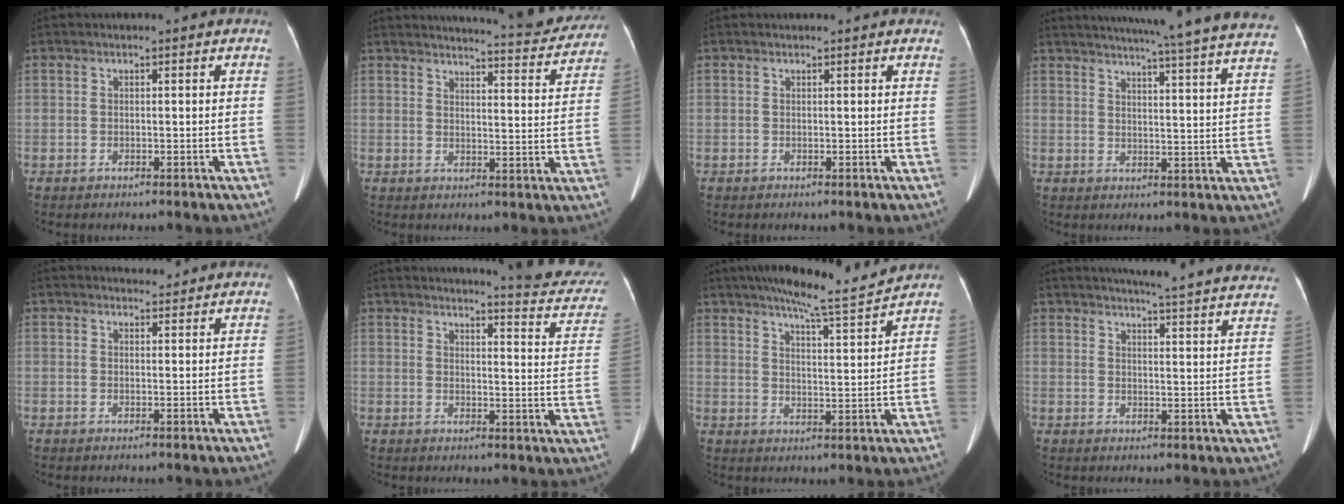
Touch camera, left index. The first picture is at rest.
{"total": 14.4, "force": [13.9, 1.3, 3.8], "torque": [-0.043, -0.043, 0.151]}
{"total": 2.1, "force": [1.8, 0.9, 0.6], "torque": [-0.007, 0.020, 0.012]}
{"total": 26.5, "force": [24.1, -1.0, 11.0], "torque": [-0.169, -0.064, 0.284]}
{"total": 3.1, "force": [3.0, 0.8, 0.2], "torque": [-0.007, 0.004, 0.034]}
{"total": 14.6, "force": [14.2, 0.6, 3.4], "torque": [-0.029, -0.091, 0.138]}
{"total": 11.1, "force": [10.1, -0.5, 4.6], "torque": [-0.074, -0.003, 0.145]}
{"total": 24.7, "force": [23.2, 0.8, 8.3], "torque": [-0.113, -0.071, 0.259]}